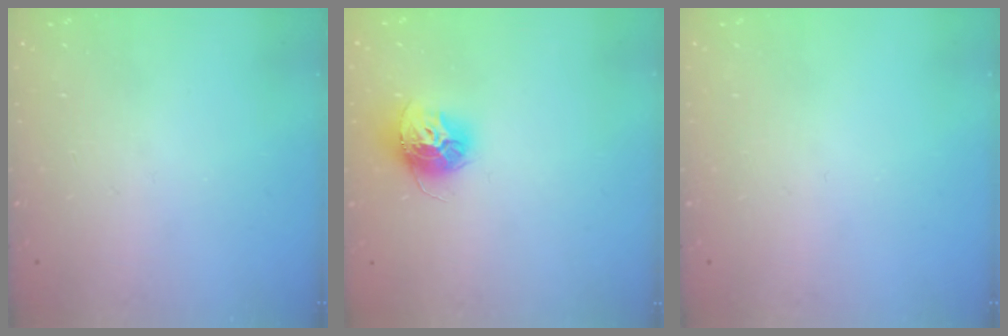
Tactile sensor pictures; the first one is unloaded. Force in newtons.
{"total": 12.2, "press": 12.1, "slide": 1.1}
{"total": 0.0}